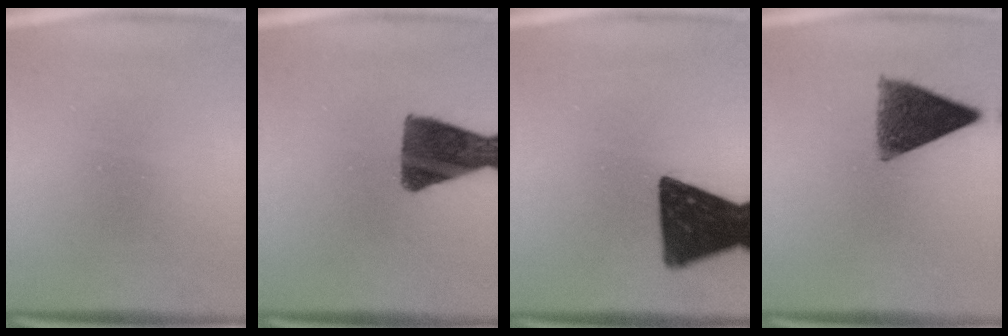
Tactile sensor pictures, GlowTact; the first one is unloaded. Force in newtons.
{"total": 12.1}
{"total": 17.1}
{"total": 10.1}